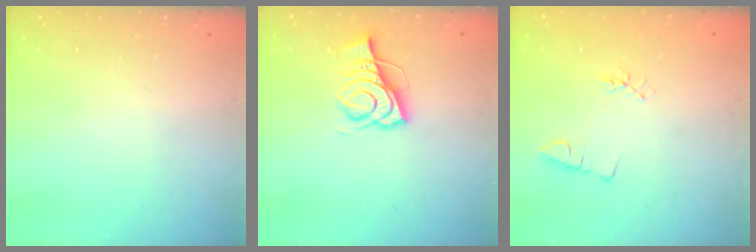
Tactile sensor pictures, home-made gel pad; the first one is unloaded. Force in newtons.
{"total": 10.1, "press": 9.6, "slide": 3.1}
{"total": 2.2, "press": 1.7, "slide": 1.4}